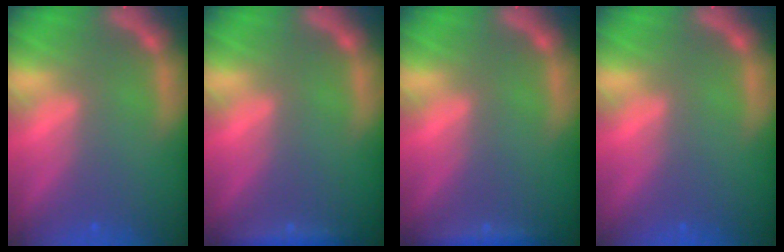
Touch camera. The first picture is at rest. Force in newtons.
{"total": 1.9}
{"total": 1.9}
{"total": 0.0}